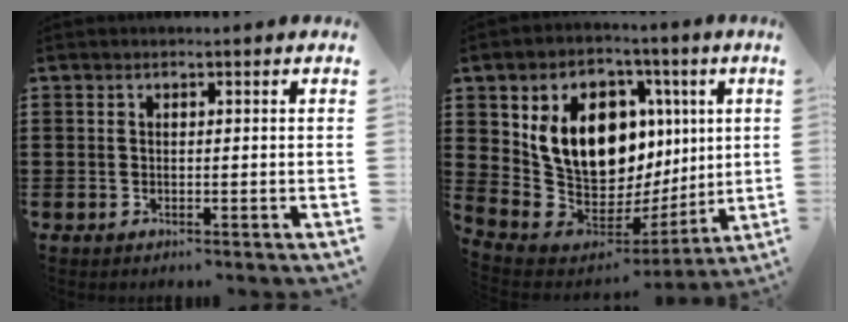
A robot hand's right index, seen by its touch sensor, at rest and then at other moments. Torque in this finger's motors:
{"motor_torque": [2.14, 0.00, 1.05, 0.21]}